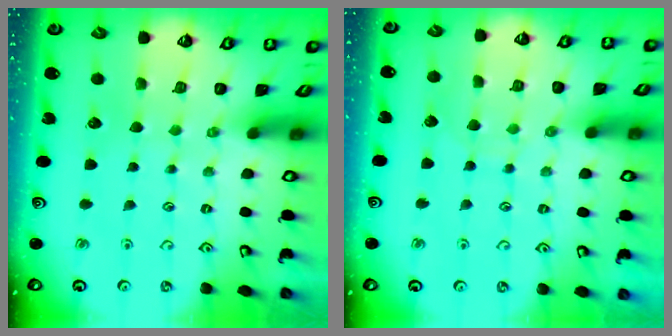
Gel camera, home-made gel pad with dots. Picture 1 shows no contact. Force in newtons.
{"total": 5.6, "press": 5.6, "slide": 0.5}